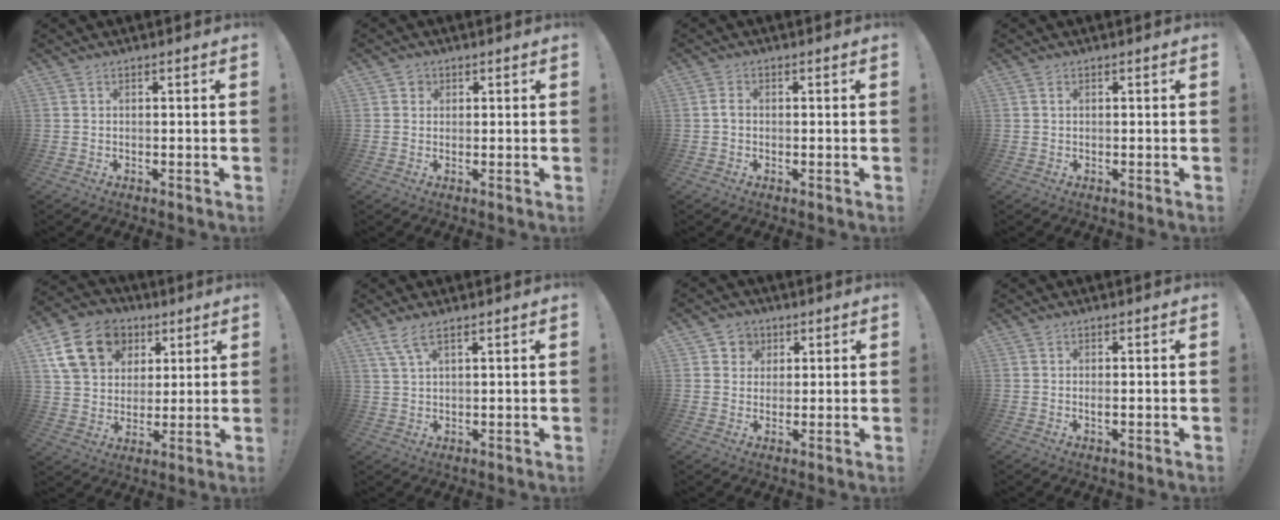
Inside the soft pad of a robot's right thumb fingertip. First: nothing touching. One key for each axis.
{"total": 2.0, "fx": 0.8, "fy": 1.8, "fz": 0.4, "tx": -0.006, "ty": 0.000, "tz": 0.013}
{"total": 1.7, "fx": -0.2, "fy": 1.2, "fz": 1.2, "tx": -0.022, "ty": 0.006, "tz": -0.004}
{"total": 0.6, "fx": 0.1, "fy": 0.4, "fz": 0.4, "tx": -0.007, "ty": 0.003, "tz": 0.002}
{"total": 17.9, "fx": 7.6, "fy": 13.8, "fz": 8.5, "tx": -0.126, "ty": -0.023, "tz": 0.158}
{"total": 5.3, "fx": 3.5, "fy": 1.5, "fz": 3.8, "tx": -0.079, "ty": -0.008, "tz": 0.066}
{"total": 5.1, "fx": 1.6, "fy": 4.8, "fz": 0.8, "tx": -0.012, "ty": -0.010, "tz": 0.030}
{"total": 1.0, "fx": -0.2, "fy": 0.0, "fz": 1.0, "tx": -0.018, "ty": -0.001, "tz": -0.004}